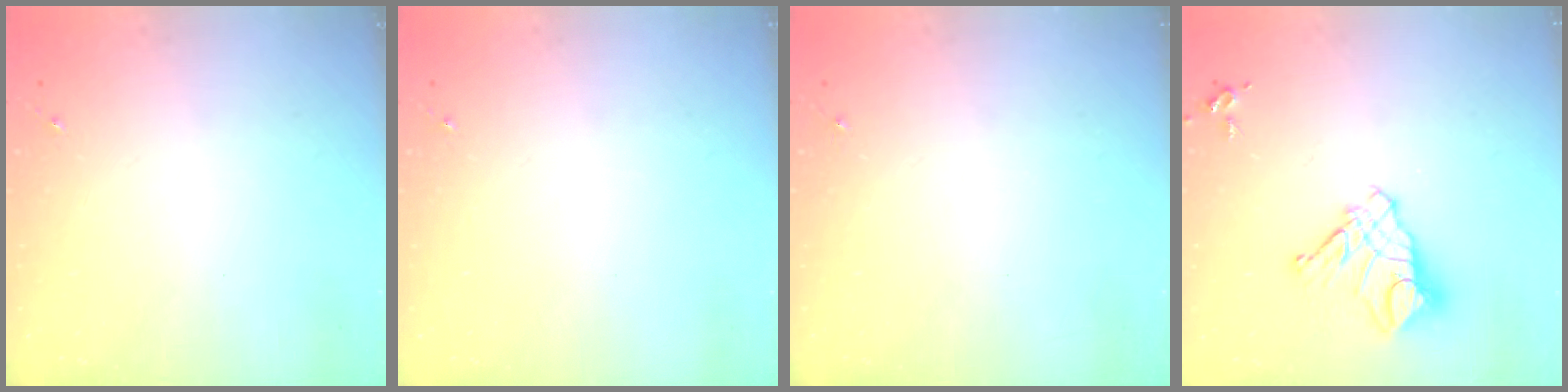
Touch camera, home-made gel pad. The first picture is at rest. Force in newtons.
{"total": 0.0}
{"total": 0.0}
{"total": 12.0, "press": 11.9, "slide": 1.1}